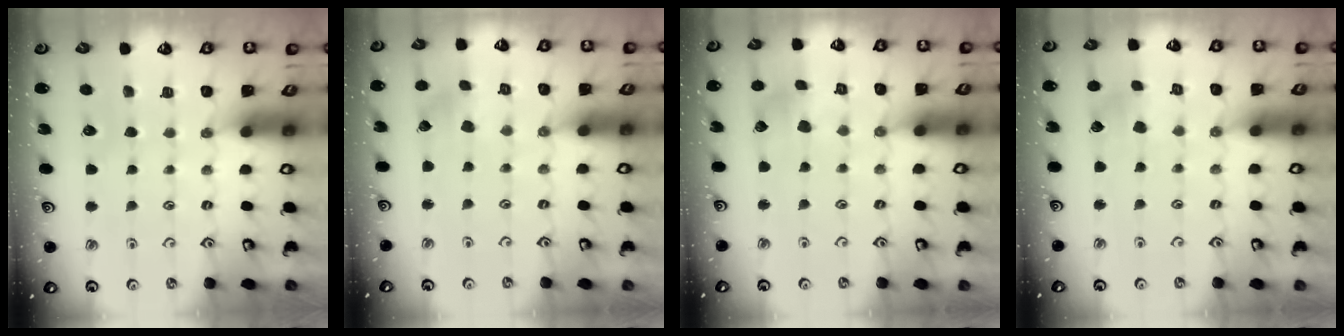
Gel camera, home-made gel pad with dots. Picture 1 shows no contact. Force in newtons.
{"total": 2.3, "press": 2.3, "slide": 0.3}
{"total": 3.9, "press": 3.8, "slide": 0.4}
{"total": 3.1, "press": 3.1, "slide": 0.4}